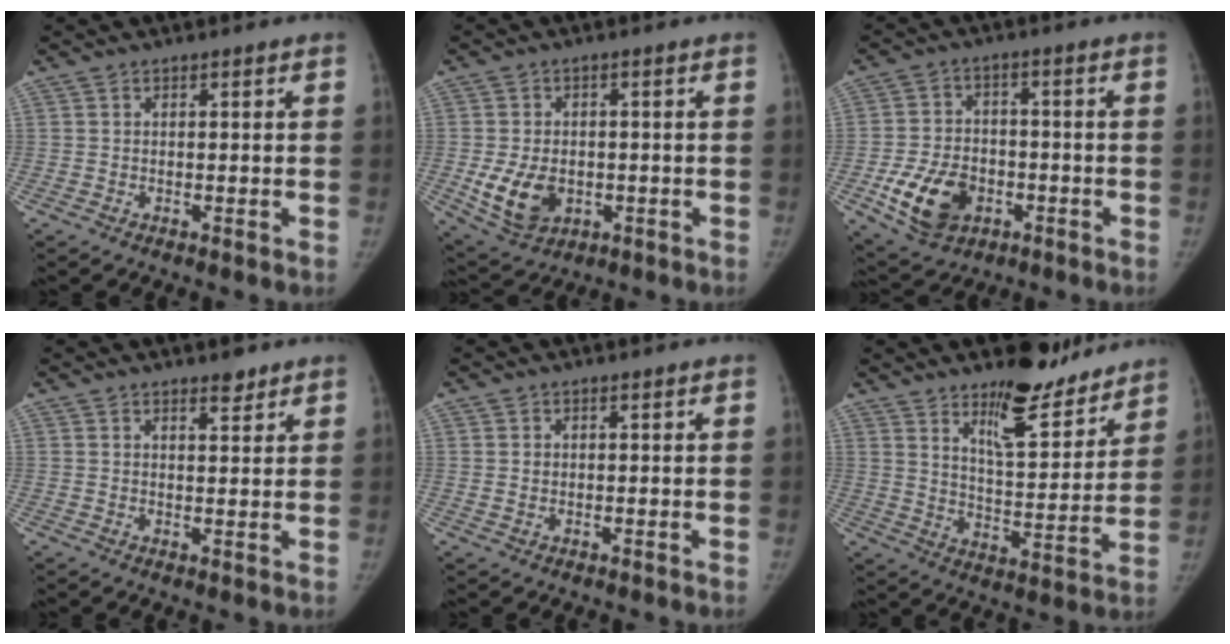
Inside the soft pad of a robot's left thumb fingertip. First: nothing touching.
{"total": 9.2, "force": [-1.9, 6.5, 6.1], "torque": [-0.099, -0.003, -0.017]}
{"total": 12.1, "force": [-4.5, 8.5, 7.3], "torque": [-0.114, 0.015, -0.069]}
{"total": 2.8, "force": [2.2, 1.0, 1.4], "torque": [-0.010, -0.016, 0.034]}
{"total": 1.1, "force": [0.2, 0.9, 0.5], "torque": [-0.005, -0.002, 0.007]}
{"total": 13.6, "force": [10.8, 4.4, 7.0], "torque": [-0.060, -0.089, 0.173]}